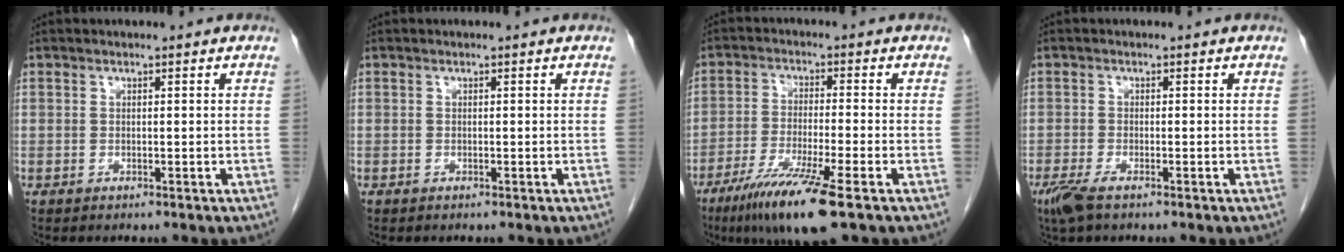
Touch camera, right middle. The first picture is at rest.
{"total": 0.0}
{"total": 10.7, "force": [-6.4, -0.1, 8.6], "torque": [-0.162, -0.033, -0.114]}
{"total": 3.2, "force": [-2.1, 0.7, 2.3], "torque": [-0.051, -0.007, -0.041]}